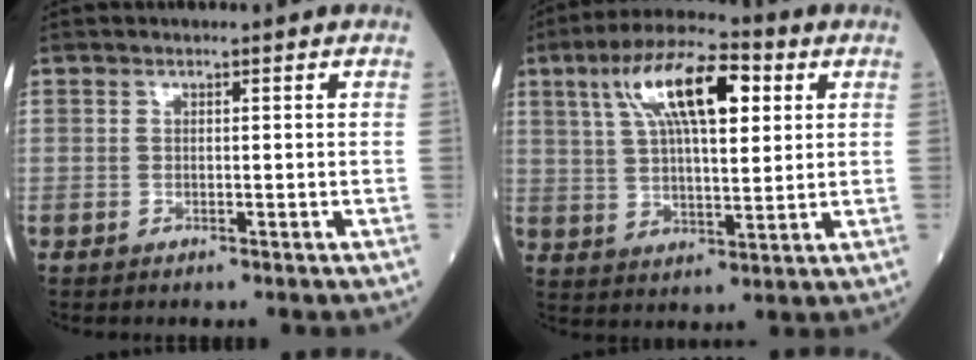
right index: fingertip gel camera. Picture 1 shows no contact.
{"total": 14.1, "force": [5.3, 4.3, 12.3], "torque": [-0.225, 0.027, 0.091]}